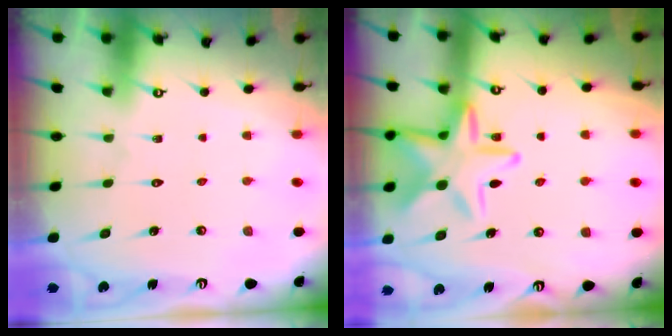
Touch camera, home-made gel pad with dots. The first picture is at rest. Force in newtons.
{"total": 16.5, "press": 16.5, "slide": 0.9}